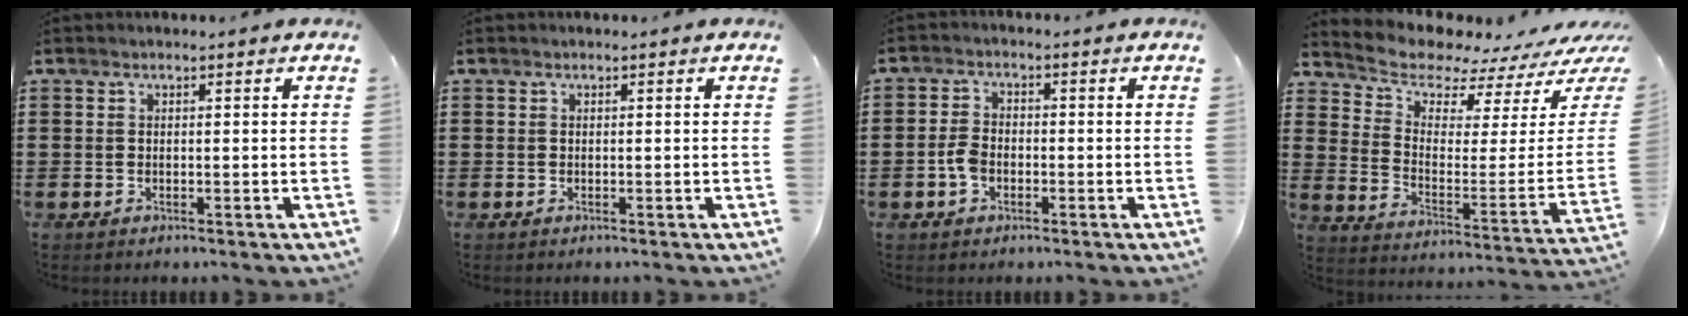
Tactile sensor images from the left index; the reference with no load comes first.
{"total": 0.0}
{"total": 3.3, "force": [-0.9, 2.1, 2.4], "torque": [-0.059, -0.001, -0.020]}
{"total": 6.8, "force": [6.5, 1.7, 0.7], "torque": [-0.052, -0.065, 0.112]}